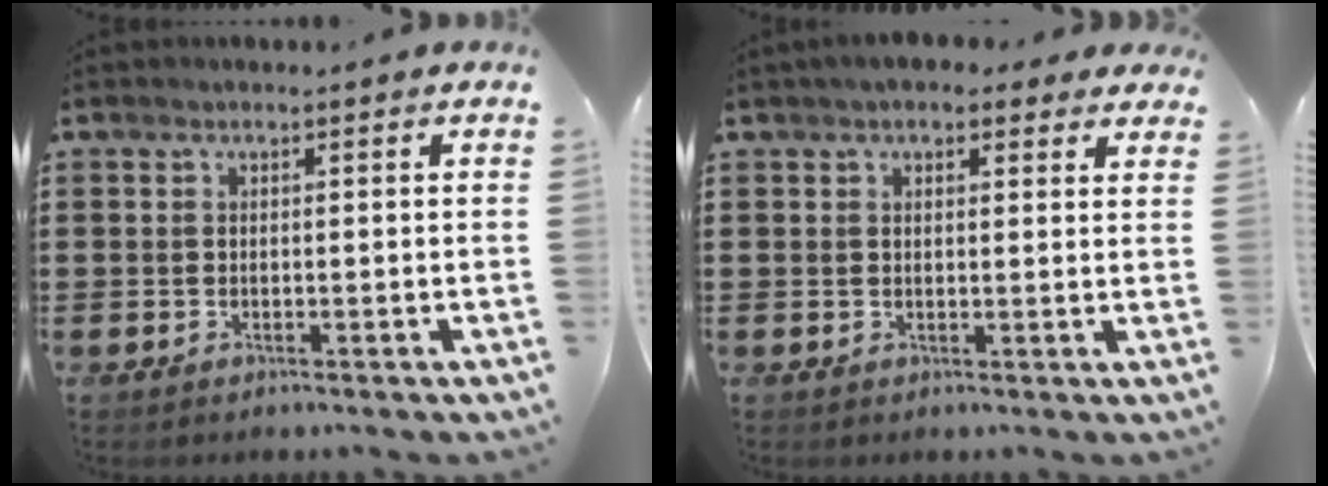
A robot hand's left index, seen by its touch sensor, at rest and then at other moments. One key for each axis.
{"total": 3.3, "fx": 2.6, "fy": 1.7, "fz": 1.2, "tx": -0.025, "ty": 0.000, "tz": 0.044}